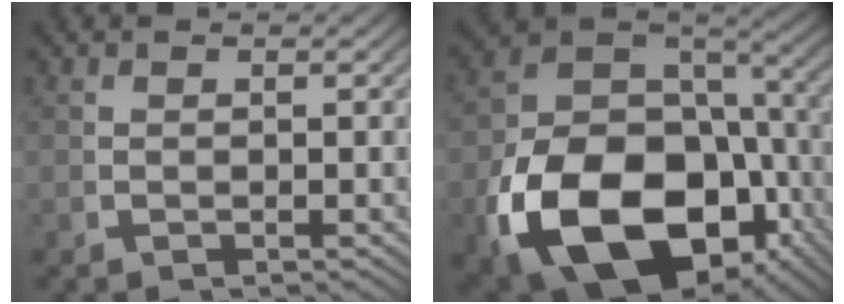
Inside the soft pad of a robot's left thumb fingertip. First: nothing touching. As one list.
[{"total": 21.0, "force": [-6.2, 13.5, 14.8], "torque": [-0.287, -0.081, -0.060]}]